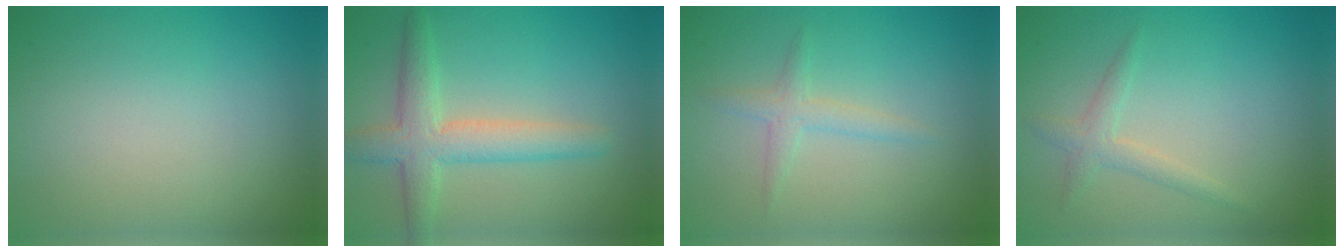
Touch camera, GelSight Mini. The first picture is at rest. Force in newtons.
{"total": 4.3, "press": 4.3, "slide": 0.3}
{"total": 1.7, "press": 1.7, "slide": 0.1}
{"total": 1.7, "press": 1.7, "slide": 0.1}